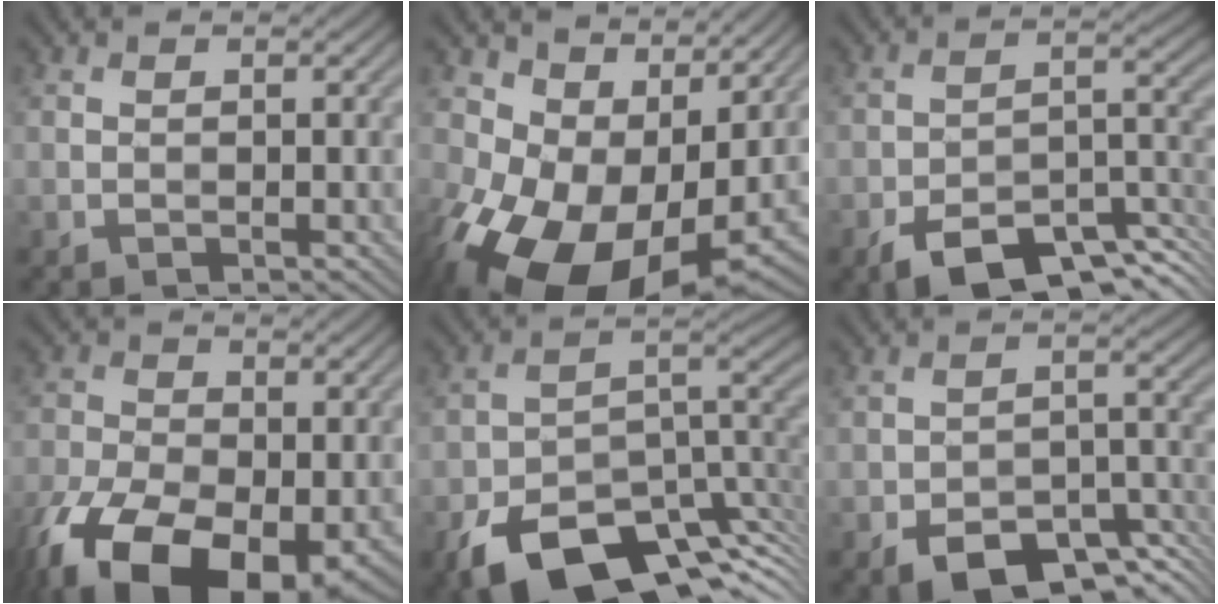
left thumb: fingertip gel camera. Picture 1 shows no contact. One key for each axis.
{"total": 16.2, "fx": -0.3, "fy": 11.1, "fz": 11.8, "tx": -0.223, "ty": -0.035, "tz": 0.024}
{"total": 11.1, "fx": -7.5, "fy": 4.3, "fz": 6.9, "tx": -0.100, "ty": -0.006, "tz": -0.133}
{"total": 17.3, "fx": -8.2, "fy": 9.2, "fz": 12.1, "tx": -0.263, "ty": -0.043, "tz": -0.132}
{"total": 14.6, "fx": -9.0, "fy": 7.4, "fz": 8.9, "tx": -0.163, "ty": -0.032, "tz": -0.141}
{"total": 8.1, "fx": -5.2, "fy": 3.7, "fz": 5.0, "tx": -0.074, "ty": -0.003, "tz": -0.090}